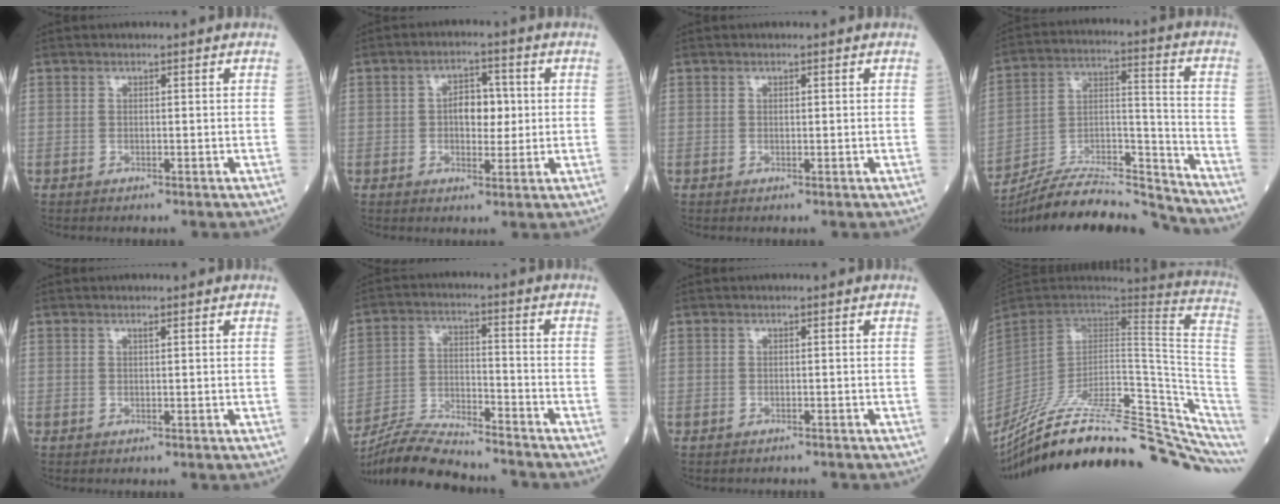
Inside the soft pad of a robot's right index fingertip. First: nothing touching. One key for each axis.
{"total": 5.2, "fx": 0.3, "fy": 2.9, "fz": 4.3, "tx": -0.066, "ty": 0.012, "tz": 0.005}
{"total": 0.0}
{"total": 20.8, "fx": -19.8, "fy": 2.0, "fz": 6.1, "tx": -0.121, "ty": 0.023, "tz": -0.331}
{"total": 0.0}
{"total": 11.9, "fx": -11.3, "fy": 0.9, "fz": 3.7, "tx": -0.065, "ty": -0.001, "tz": -0.196}
{"total": 2.5, "fx": -2.3, "fy": 1.0, "fz": -0.2, "tx": 0.003, "ty": 0.001, "tz": -0.036}
{"total": 33.5, "fx": -26.4, "fy": 4.5, "fz": 20.1, "tx": -0.221, "ty": -0.017, "tz": -0.385}